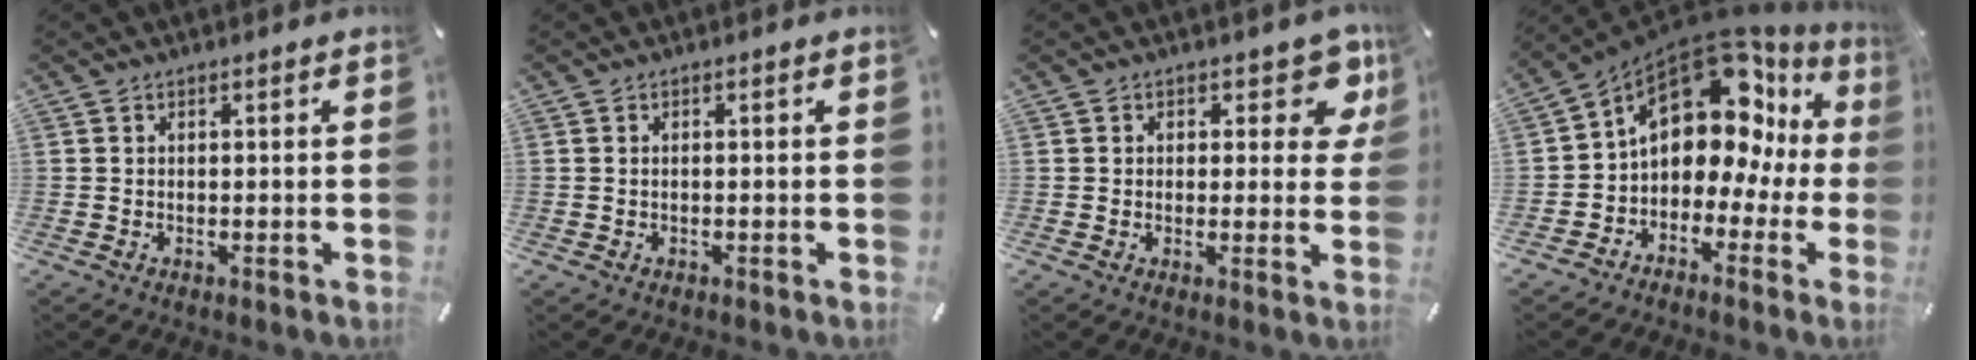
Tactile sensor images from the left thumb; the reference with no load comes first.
{"total": 0.6, "force": [-0.1, 0.3, 0.4], "torque": [-0.010, 0.000, -0.003]}
{"total": 7.5, "force": [3.7, 4.4, 4.7], "torque": [-0.036, -0.017, 0.058]}
{"total": 14.3, "force": [7.0, 9.3, 8.4], "torque": [-0.122, -0.058, 0.118]}